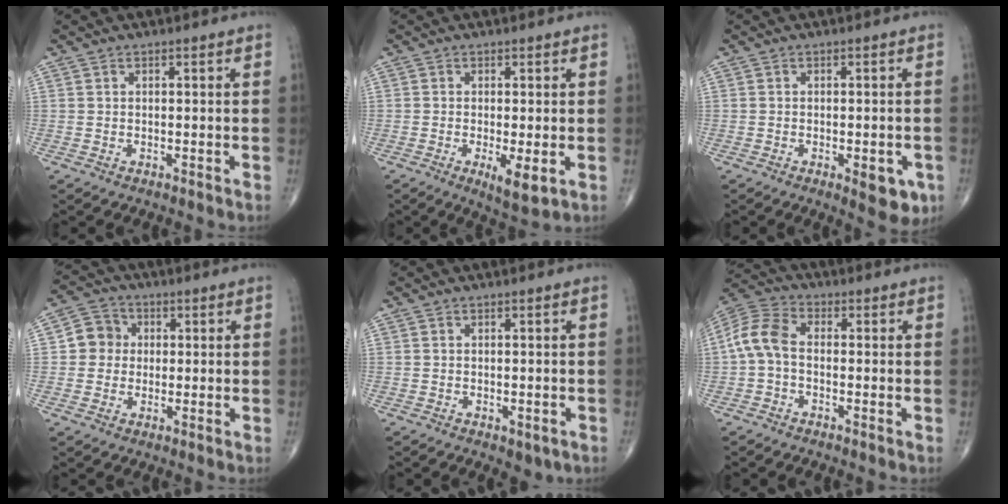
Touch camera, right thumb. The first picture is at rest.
{"total": 5.1, "force": [-1.4, 1.5, 4.7], "torque": [-0.080, -0.016, -0.020]}
{"total": 5.8, "force": [-2.2, 2.4, 4.9], "torque": [-0.045, -0.002, -0.021]}
{"total": 5.6, "force": [0.4, 5.3, 1.8], "torque": [-0.005, 0.010, -0.003]}
{"total": 2.7, "force": [-1.2, 1.5, 1.9], "torque": [-0.021, 0.004, -0.007]}
{"total": 7.6, "force": [-0.8, 4.7, 6.0], "torque": [-0.125, 0.024, -0.030]}